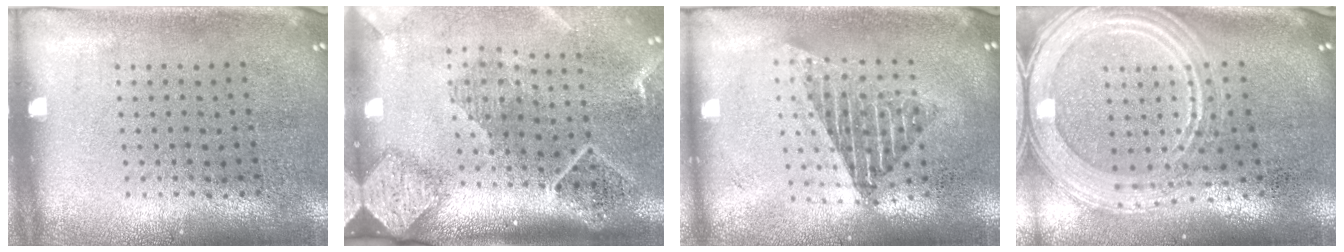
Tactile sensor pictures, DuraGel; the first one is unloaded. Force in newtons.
{"total": 2.7, "press": 2.0, "slide": 1.8}
{"total": 1.7, "press": 1.4, "slide": 1.1}
{"total": 3.0, "press": 2.5, "slide": 1.6}